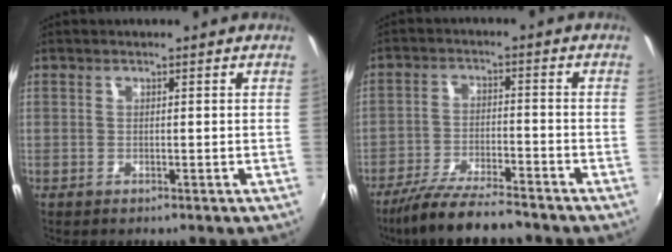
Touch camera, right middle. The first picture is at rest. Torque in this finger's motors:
{"motor_torque": [0.58, -1.03, 0.85, 0.21]}